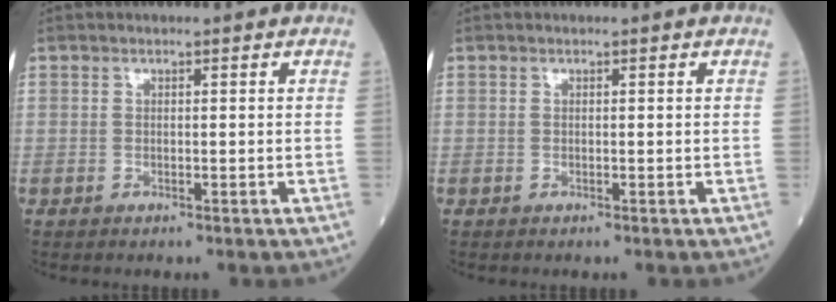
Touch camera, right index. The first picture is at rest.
{"total": 0.0}